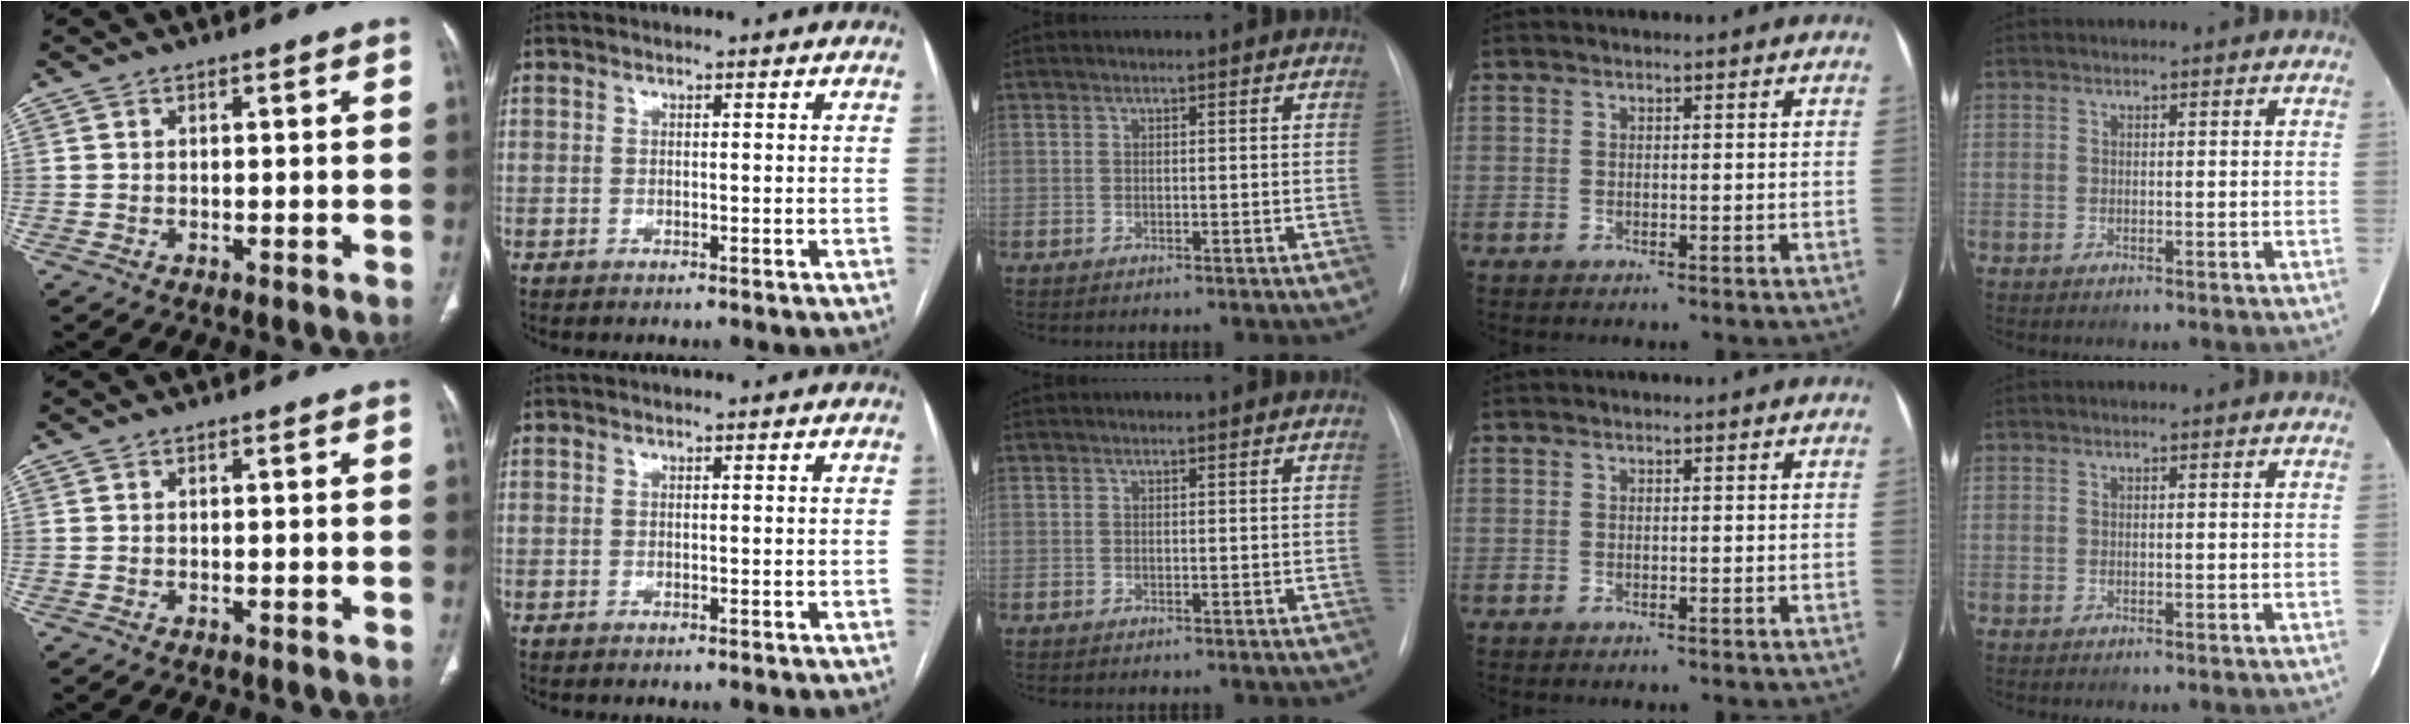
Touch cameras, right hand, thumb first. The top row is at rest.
{}